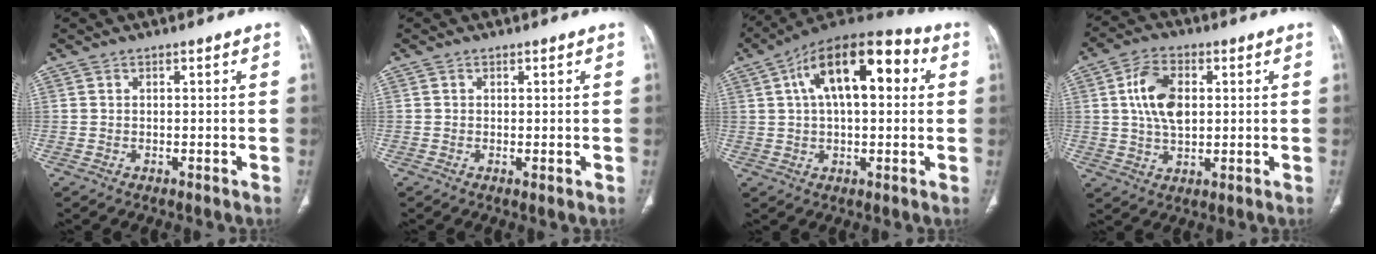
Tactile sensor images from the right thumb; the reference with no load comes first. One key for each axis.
{"total": 0.7, "fx": -0.1, "fy": 0.2, "fz": 0.6, "tx": -0.016, "ty": -0.004, "tz": -0.002}
{"total": 18.8, "fx": 5.0, "fy": 9.0, "fz": 15.7, "tx": -0.228, "ty": 0.029, "tz": 0.068}
{"total": 9.6, "fx": 1.7, "fy": 5.8, "fz": 7.5, "tx": -0.130, "ty": 0.000, "tz": 0.033}